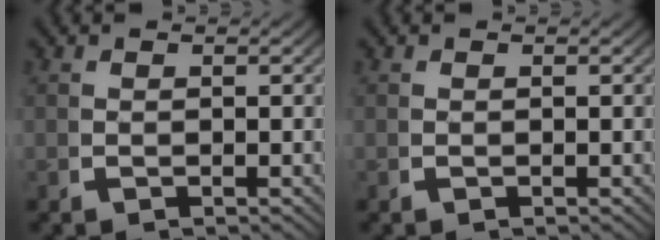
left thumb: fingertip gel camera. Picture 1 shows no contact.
{"total": 0.0}